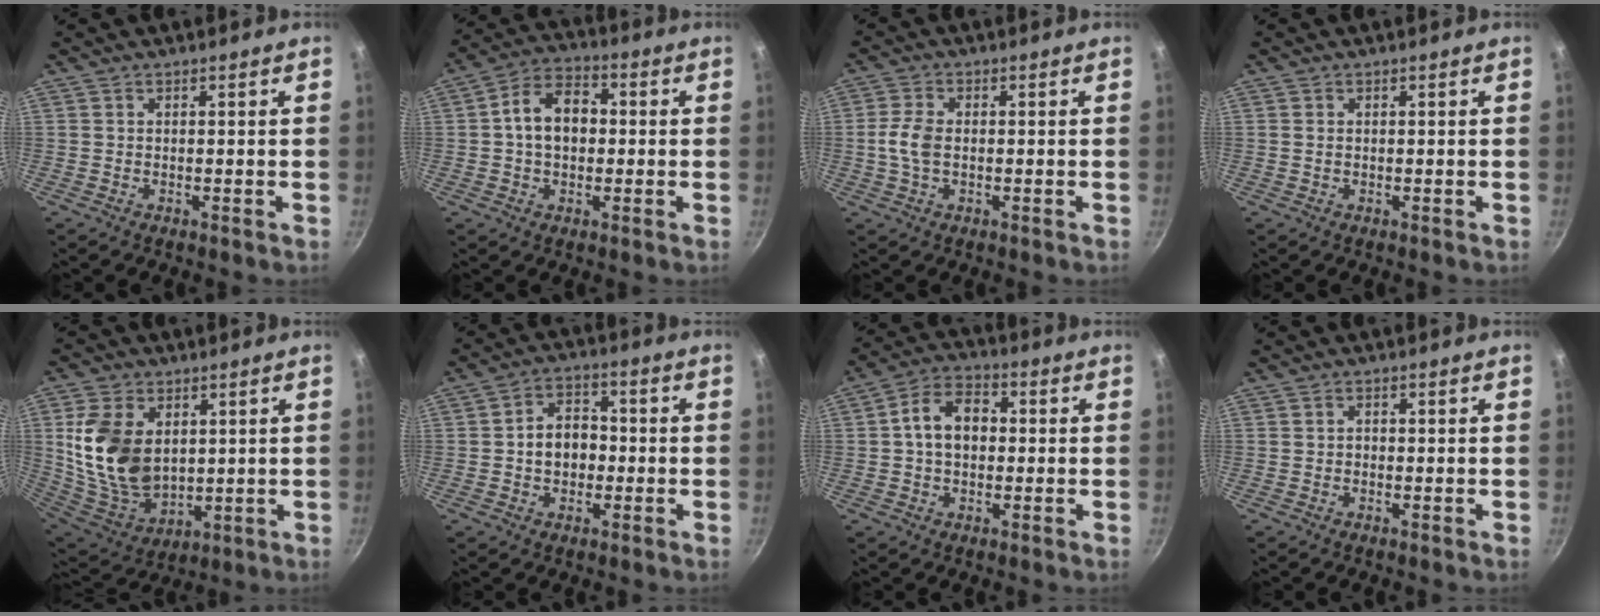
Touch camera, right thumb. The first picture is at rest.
{"total": 10.1, "force": [0.4, 7.1, 7.2], "torque": [-0.092, 0.027, -0.007]}
{"total": 5.2, "force": [-0.3, 3.2, 4.1], "torque": [-0.088, 0.011, -0.009]}
{"total": 0.6, "force": [0.1, 0.5, 0.4], "torque": [-0.005, 0.001, 0.001]}
{"total": 16.7, "force": [3.2, 11.3, 11.9], "torque": [-0.211, -0.032, 0.077]}
{"total": 7.7, "force": [-0.8, 5.9, 5.0], "torque": [-0.045, 0.022, -0.020]}
{"total": 9.3, "force": [0.5, 6.5, 6.6], "torque": [-0.088, 0.026, -0.006]}
{"total": 0.8, "force": [-0.2, 0.6, 0.4], "torque": [-0.005, 0.004, -0.005]}